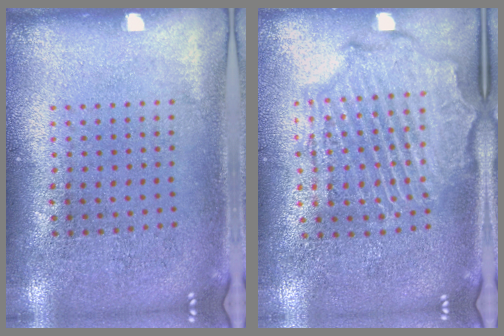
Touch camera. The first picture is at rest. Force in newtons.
{"total": 2.1, "press": 2.0, "slide": 0.6}